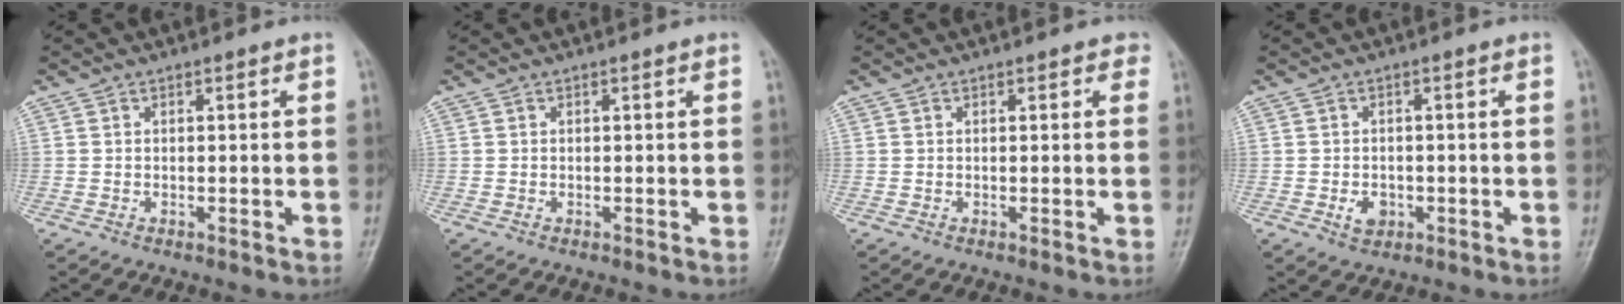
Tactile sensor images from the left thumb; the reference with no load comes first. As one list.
[{"total": 0.0}, {"total": 1.6, "force": [0.9, 0.9, 1.0], "torque": [0.001, 0.000, 0.006]}, {"total": 2.9, "force": [-0.9, 2.2, 1.6], "torque": [-0.019, 0.001, -0.009]}]